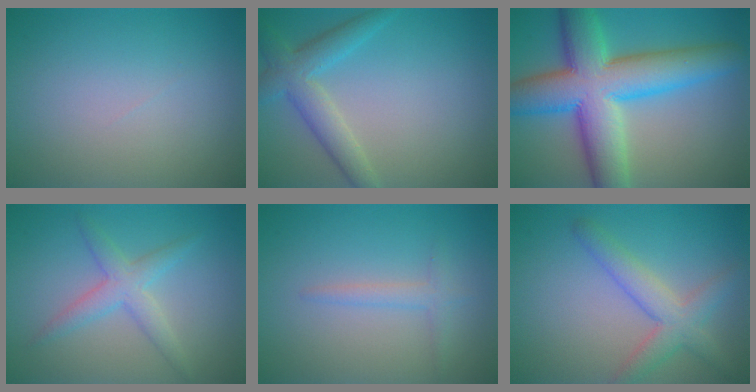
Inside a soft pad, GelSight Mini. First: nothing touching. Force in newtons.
{"total": 3.9, "press": 3.9, "slide": 0.4}
{"total": 11.9, "press": 11.9, "slide": 0.5}
{"total": 2.9, "press": 2.9, "slide": 0.0}
{"total": 1.5, "press": 1.5, "slide": 0.1}
{"total": 3.9, "press": 3.9, "slide": 0.2}